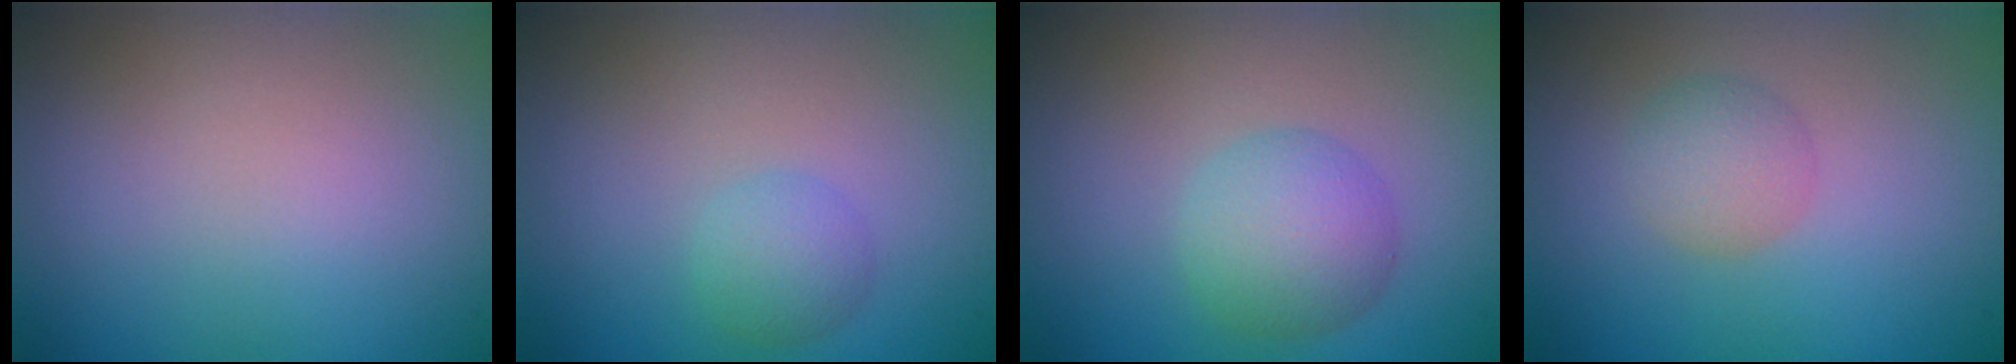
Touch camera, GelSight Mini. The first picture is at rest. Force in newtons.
{"total": 1.9, "press": 1.9, "slide": 0.1}
{"total": 3.8, "press": 3.8, "slide": 0.2}
{"total": 2.2, "press": 2.2, "slide": 0.1}